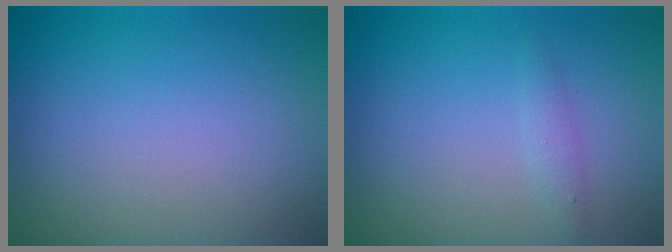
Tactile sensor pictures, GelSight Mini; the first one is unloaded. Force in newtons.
{"total": 1.0, "press": 1.0, "slide": 0.1}